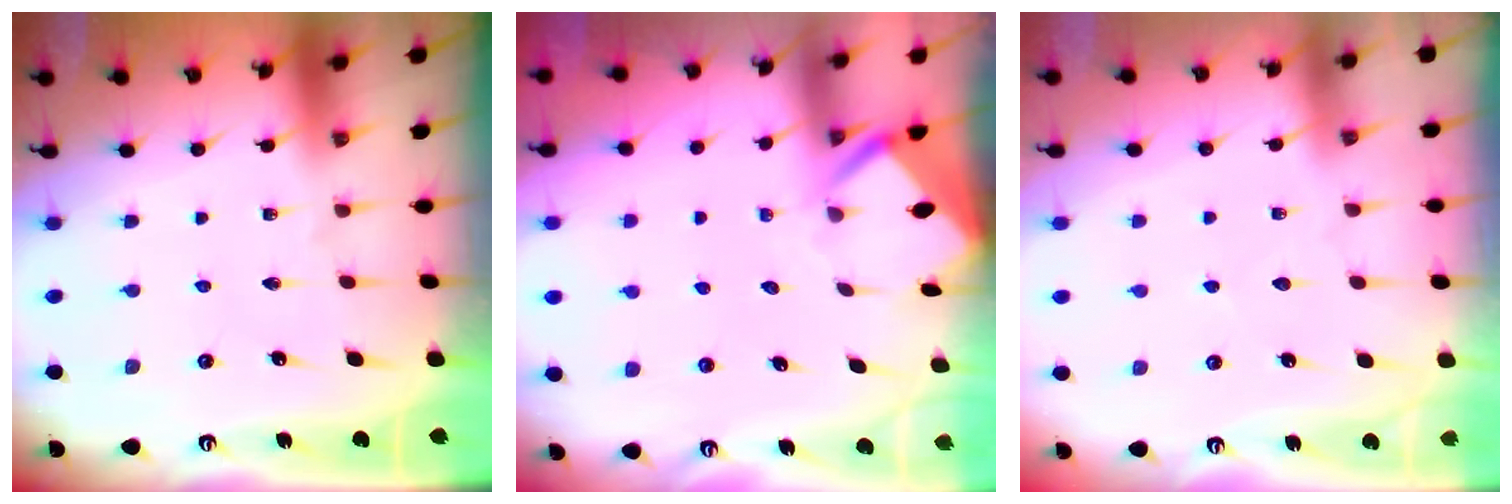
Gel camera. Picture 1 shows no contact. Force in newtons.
{"total": 2.3, "press": 2.3, "slide": 0.2}
{"total": 2.3, "press": 2.3, "slide": 0.3}